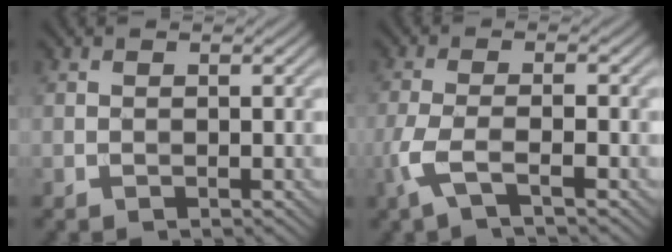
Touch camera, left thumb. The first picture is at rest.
{"total": 4.6, "force": [-2.4, 1.0, 3.7], "torque": [-0.088, -0.003, -0.060]}